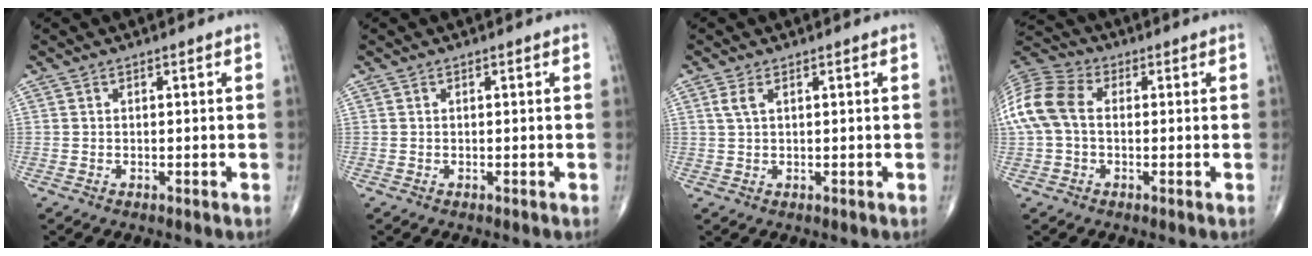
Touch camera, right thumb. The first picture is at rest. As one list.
[{"total": 0.0}, {"total": 2.1, "force": [0.9, 0.8, 1.7], "torque": [-0.044, 0.008, 0.025]}, {"total": 12.0, "force": [0.6, 8.2, 8.7], "torque": [-0.196, 0.031, 0.005]}]